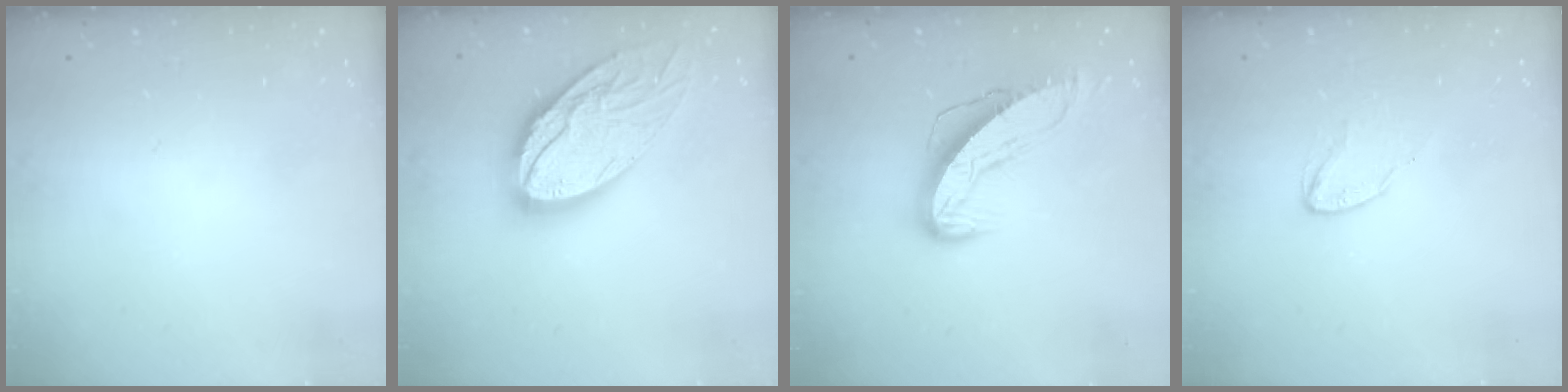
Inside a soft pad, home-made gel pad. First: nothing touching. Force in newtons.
{"total": 24.2, "press": 24.1, "slide": 2.4}
{"total": 10.0, "press": 10.0, "slide": 1.1}
{"total": 3.8, "press": 3.8, "slide": 0.4}